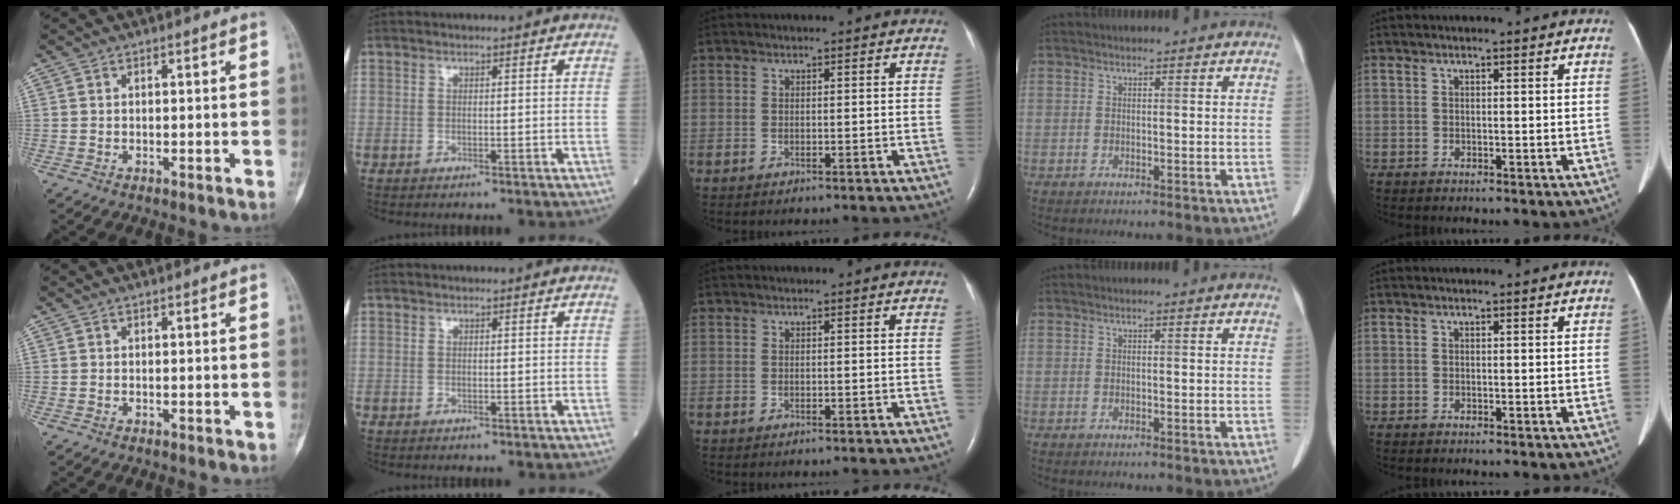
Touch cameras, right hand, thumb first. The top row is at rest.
{}